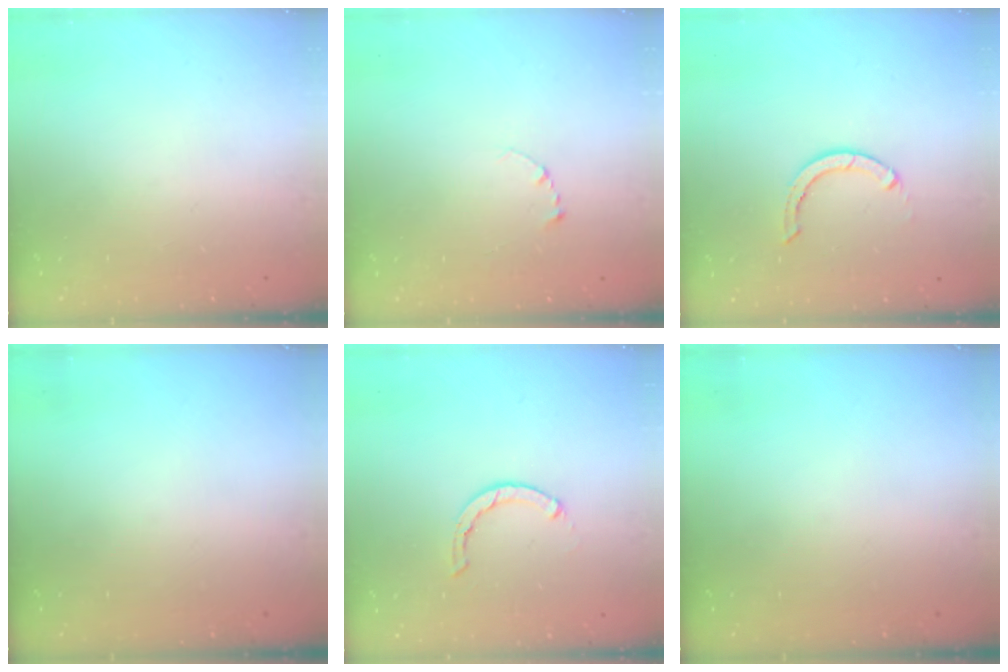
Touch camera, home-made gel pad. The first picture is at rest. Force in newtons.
{"total": 2.7, "press": 2.7, "slide": 0.3}
{"total": 2.9, "press": 2.9, "slide": 0.1}
{"total": 0.0}
{"total": 1.2, "press": 1.2, "slide": 0.2}
{"total": 0.0}